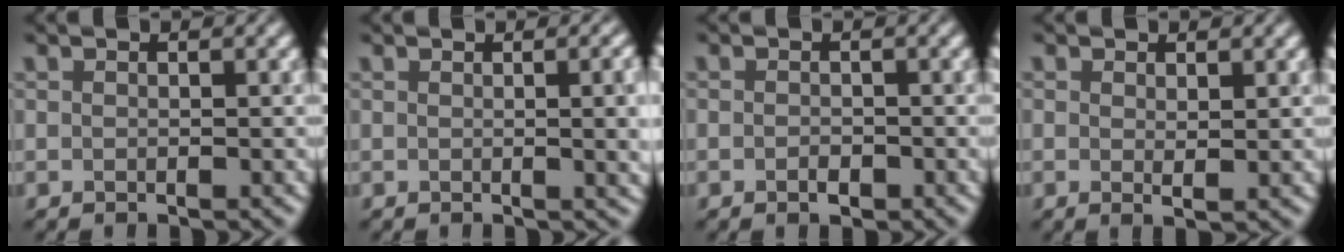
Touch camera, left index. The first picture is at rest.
{"total": 5.7, "force": [0.2, 2.6, 5.0], "torque": [-0.020, 0.015, -0.003]}
{"total": 0.8, "force": [-0.4, 0.4, 0.5], "torque": [-0.010, 0.002, -0.008]}
{"total": 1.1, "force": [0.4, 0.2, 0.9], "torque": [-0.018, 0.002, 0.008]}